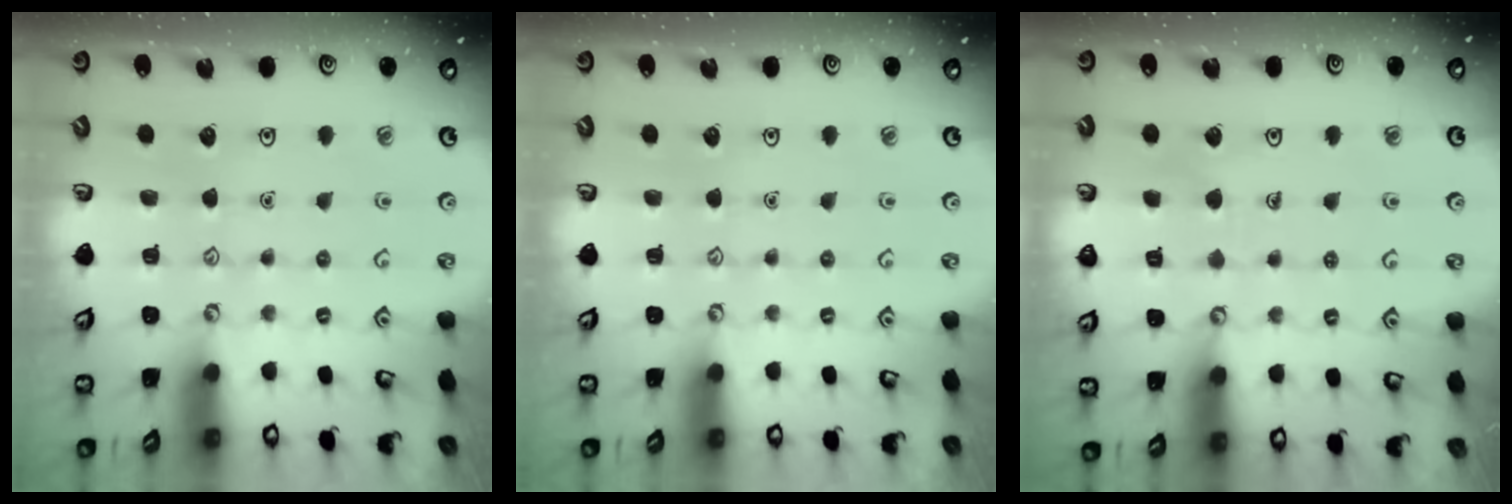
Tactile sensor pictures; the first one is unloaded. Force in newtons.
{"total": 0.0}
{"total": 4.1, "press": 4.1, "slide": 0.3}